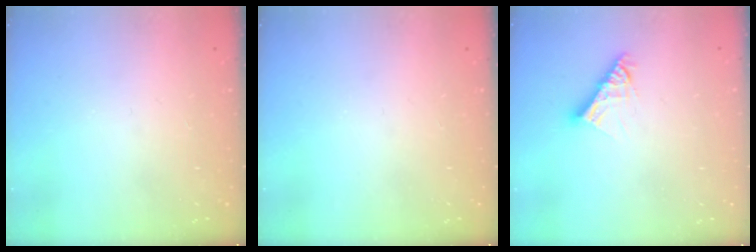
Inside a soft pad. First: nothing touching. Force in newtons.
{"total": 0.0}
{"total": 7.6, "press": 7.6, "slide": 0.5}